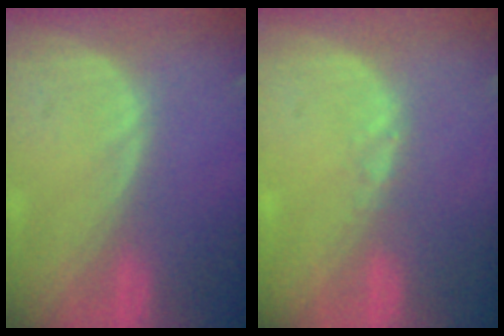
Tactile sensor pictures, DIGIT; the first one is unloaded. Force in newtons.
{"total": 0.9, "press": 0.8, "slide": 0.5}